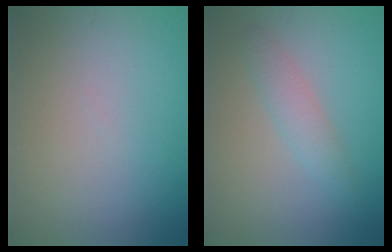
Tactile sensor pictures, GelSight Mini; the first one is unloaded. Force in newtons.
{"total": 2.1, "press": 2.1, "slide": 0.2}